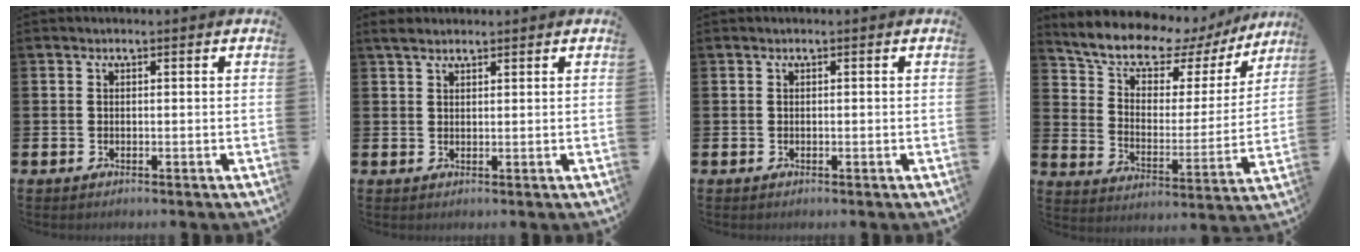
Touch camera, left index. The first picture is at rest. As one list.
[{"total": 2.4, "force": [2.1, 0.9, 1.0], "torque": [-0.009, -0.001, 0.036]}, {"total": 0.0}, {"total": 9.9, "force": [8.2, 4.0, 3.7], "torque": [-0.100, -0.057, 0.138]}]